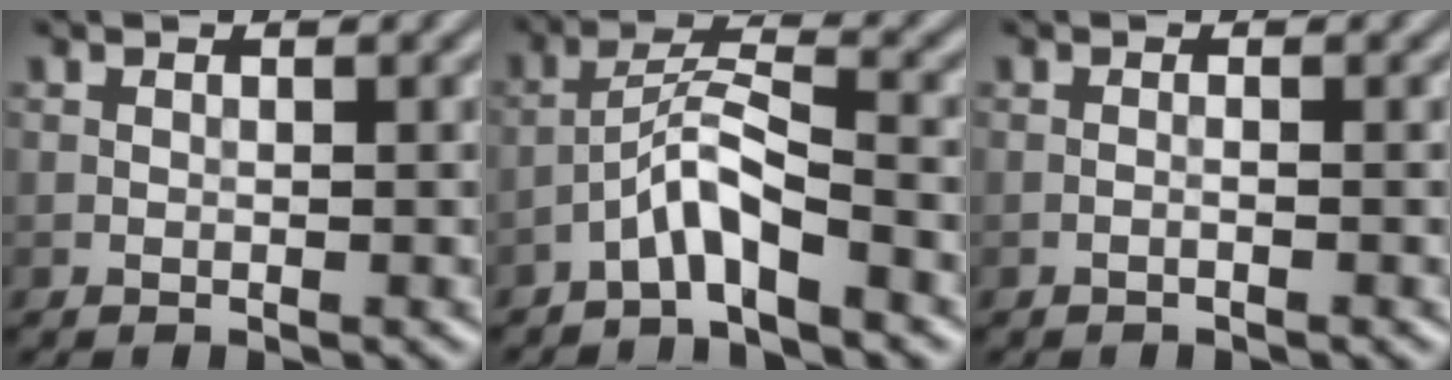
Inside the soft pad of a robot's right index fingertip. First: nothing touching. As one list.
[{"total": 3.9, "force": [-2.7, 0.5, 2.8], "torque": [-0.059, 0.017, -0.056]}, {"total": 0.6, "force": [-0.3, 0.1, 0.4], "torque": [-0.008, -0.001, -0.011]}]